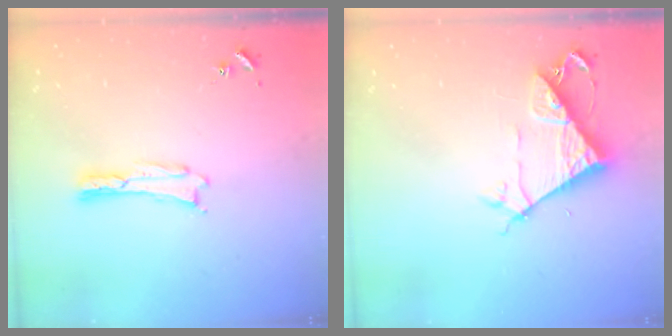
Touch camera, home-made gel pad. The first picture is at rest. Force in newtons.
{"total": 7.2, "press": 7.2, "slide": 0.5}